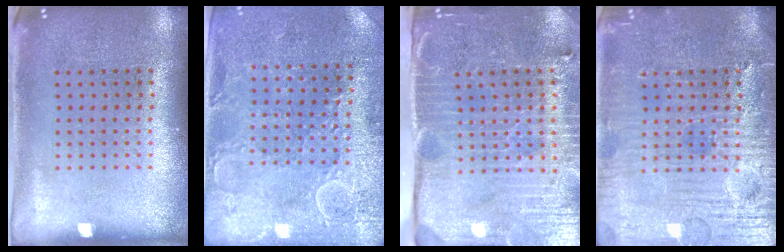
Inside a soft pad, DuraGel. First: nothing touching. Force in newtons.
{"total": 2.7, "press": 2.7, "slide": 0.6}
{"total": 4.6, "press": 3.9, "slide": 2.5}
{"total": 6.1, "press": 6.1, "slide": 0.6}